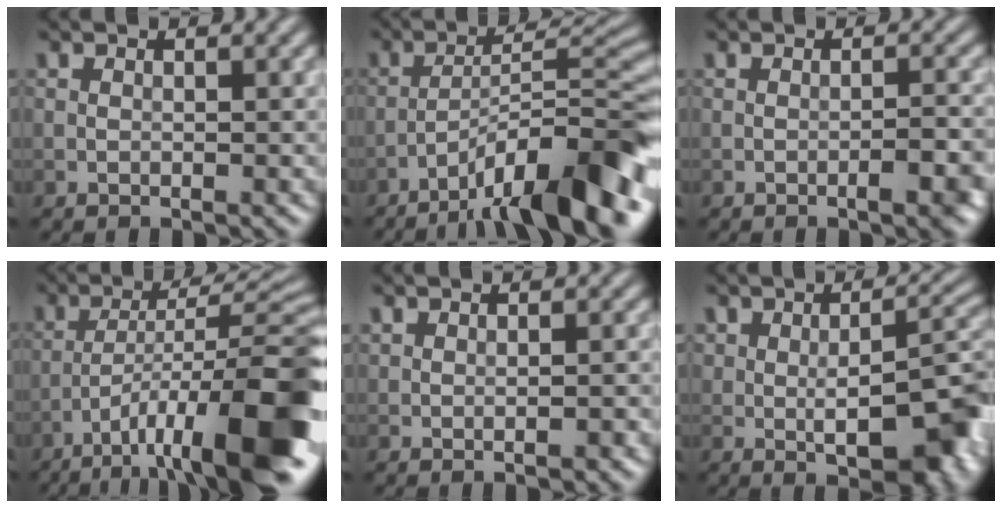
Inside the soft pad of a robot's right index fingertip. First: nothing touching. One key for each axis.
{"total": 12.3, "fx": -7.8, "fy": 2.3, "fz": 9.2, "tx": -0.139, "ty": 0.025, "tz": -0.127}
{"total": 2.4, "fx": -0.9, "fy": 0.5, "fz": 2.1, "tx": -0.026, "ty": 0.008, "tz": -0.015}
{"total": 13.7, "fx": -7.2, "fy": 3.4, "fz": 11.2, "tx": -0.178, "ty": 0.009, "tz": -0.111}
{"total": 0.6, "fx": 0.2, "fy": 0.2, "fz": 0.6, "tx": -0.010, "ty": 0.003, "tz": 0.008}
{"total": 7.7, "fx": -1.2, "fy": 3.6, "fz": 6.7, "tx": -0.092, "ty": 0.000, "tz": -0.015}